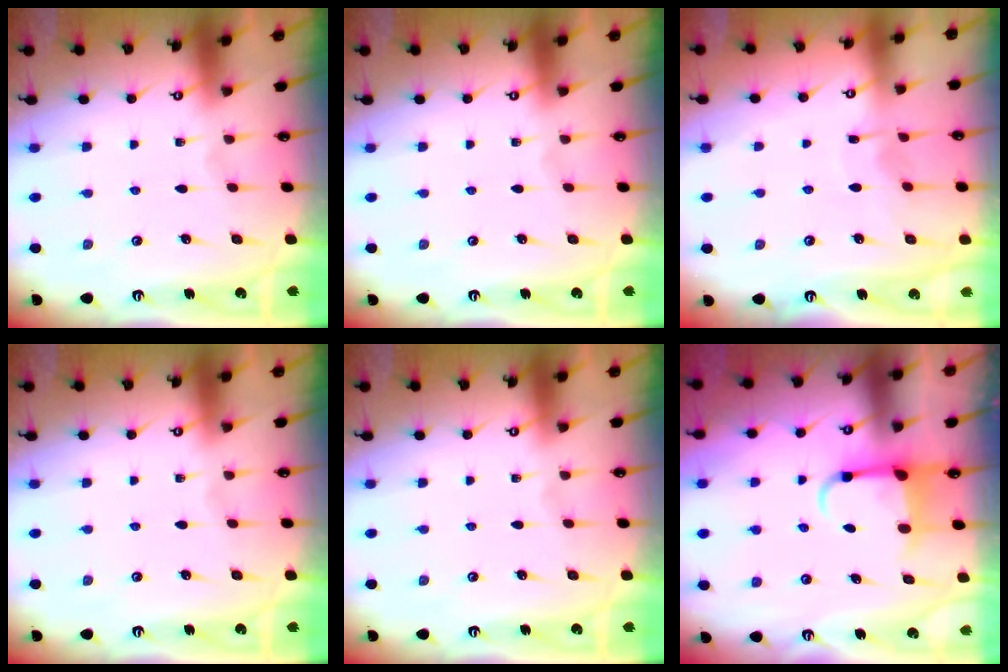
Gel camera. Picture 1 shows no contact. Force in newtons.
{"total": 0.0}
{"total": 5.0, "press": 5.0, "slide": 0.4}
{"total": 0.0}
{"total": 0.0}
{"total": 6.5, "press": 6.4, "slide": 1.2}